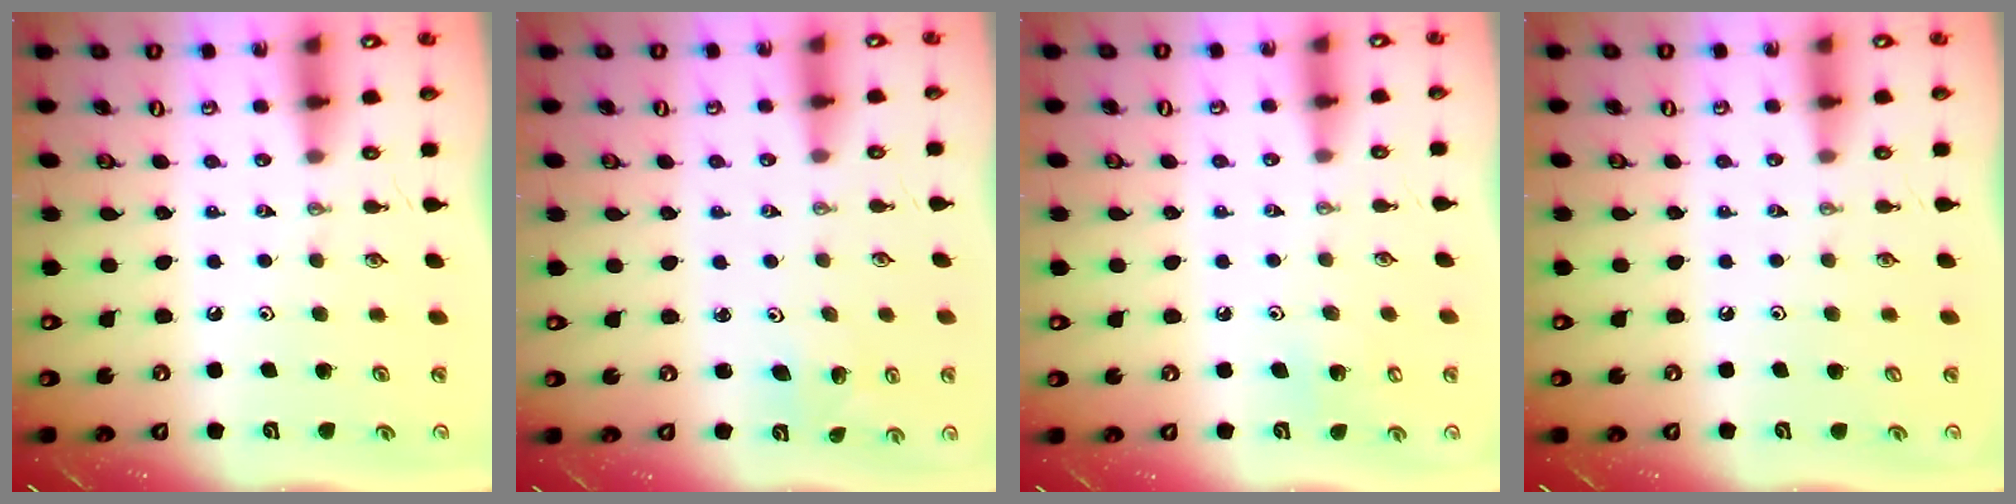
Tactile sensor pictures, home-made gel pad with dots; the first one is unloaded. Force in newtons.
{"total": 1.3, "press": 1.3, "slide": 0.1}
{"total": 4.3, "press": 4.3, "slide": 0.3}
{"total": 1.1, "press": 0.0, "slide": 1.1}